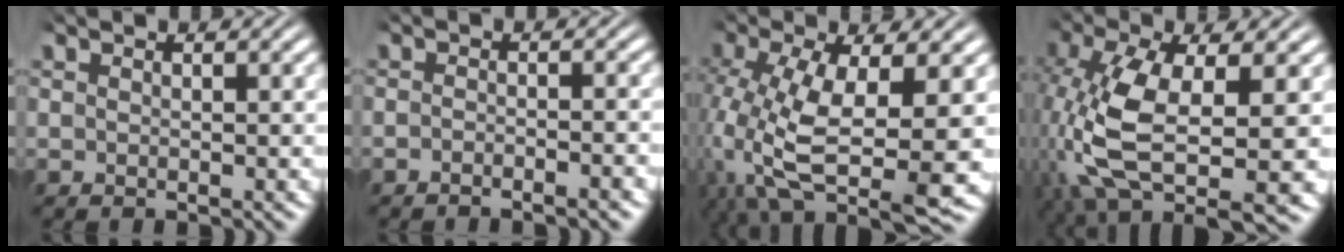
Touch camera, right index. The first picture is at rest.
{"total": 1.8, "force": [-1.7, 0.1, 0.6], "torque": [-0.010, 0.002, -0.033]}
{"total": 9.9, "force": [-3.6, 4.9, 7.8], "torque": [-0.178, -0.058, -0.028]}
{"total": 9.9, "force": [-3.1, 5.0, 8.0], "torque": [-0.200, -0.051, -0.022]}